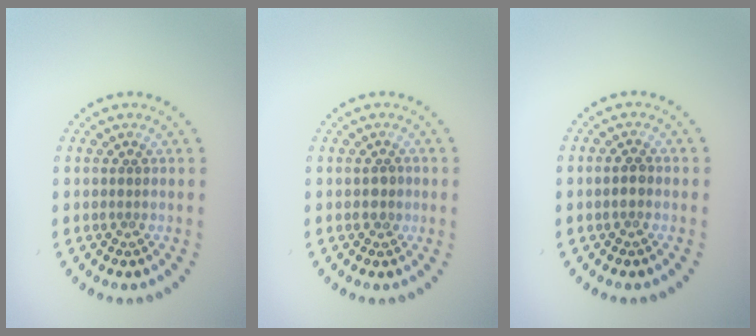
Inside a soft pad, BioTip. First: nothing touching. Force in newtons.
{"total": 1.1, "press": 1.0, "slide": 0.3}
{"total": 1.3, "press": 1.3, "slide": 0.0}